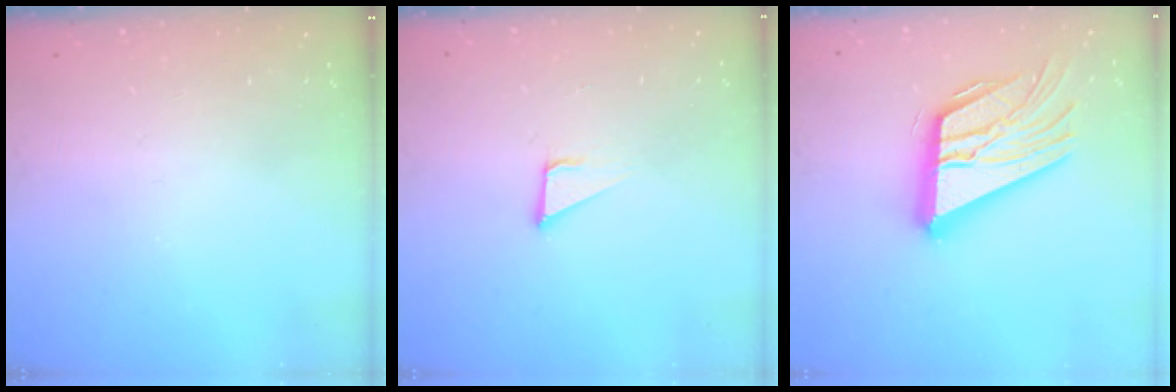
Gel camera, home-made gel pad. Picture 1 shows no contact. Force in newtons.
{"total": 3.2, "press": 3.2, "slide": 0.1}
{"total": 21.7, "press": 21.6, "slide": 1.9}